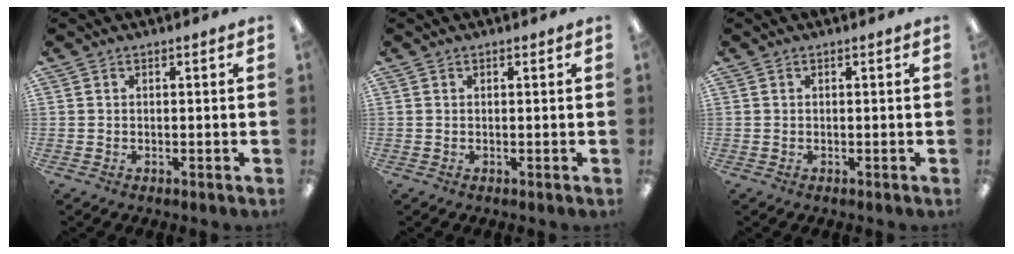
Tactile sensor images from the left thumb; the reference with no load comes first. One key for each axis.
{"total": 0.0}
{"total": 0.0}